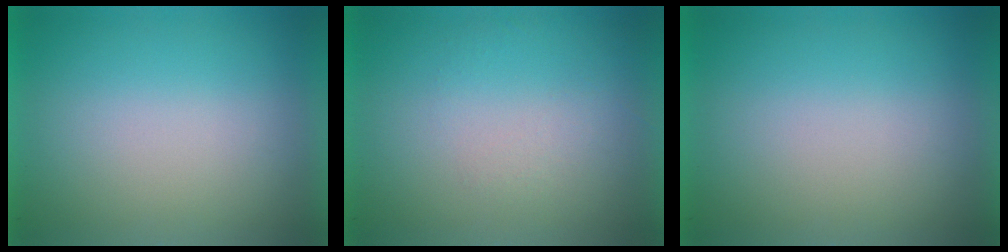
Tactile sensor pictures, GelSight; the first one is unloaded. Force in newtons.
{"total": 1.2}
{"total": 0.0}